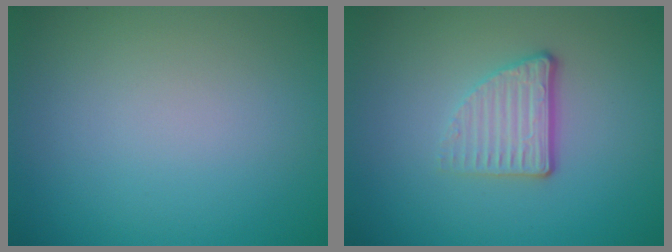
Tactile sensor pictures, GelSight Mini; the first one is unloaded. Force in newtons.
{"total": 3.4, "press": 2.4, "slide": 2.4}